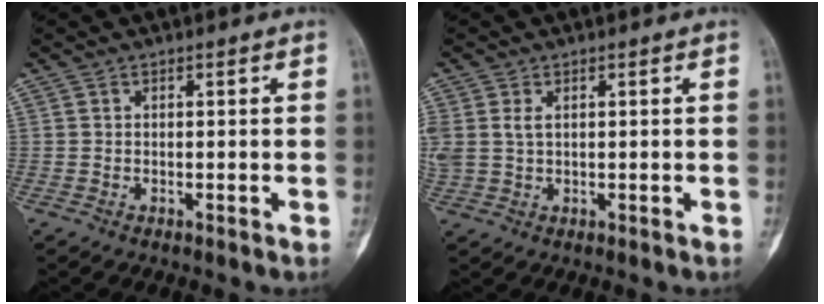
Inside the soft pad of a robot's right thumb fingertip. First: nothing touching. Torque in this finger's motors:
{"motor_torque": [-0.30, 0.46, 0.55, 0.22, 0.04]}